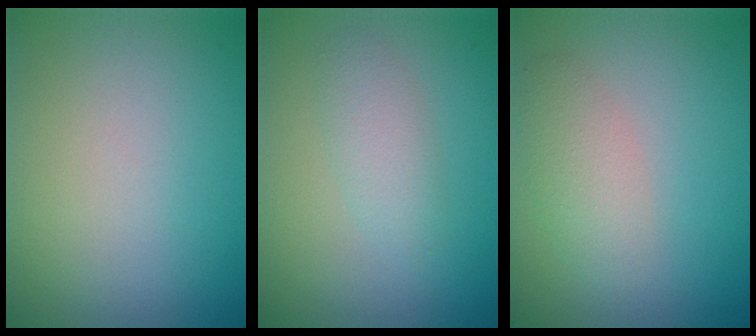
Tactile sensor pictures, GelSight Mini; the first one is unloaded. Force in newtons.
{"total": 2.2, "press": 2.2, "slide": 0.2}
{"total": 2.5, "press": 2.5, "slide": 0.1}